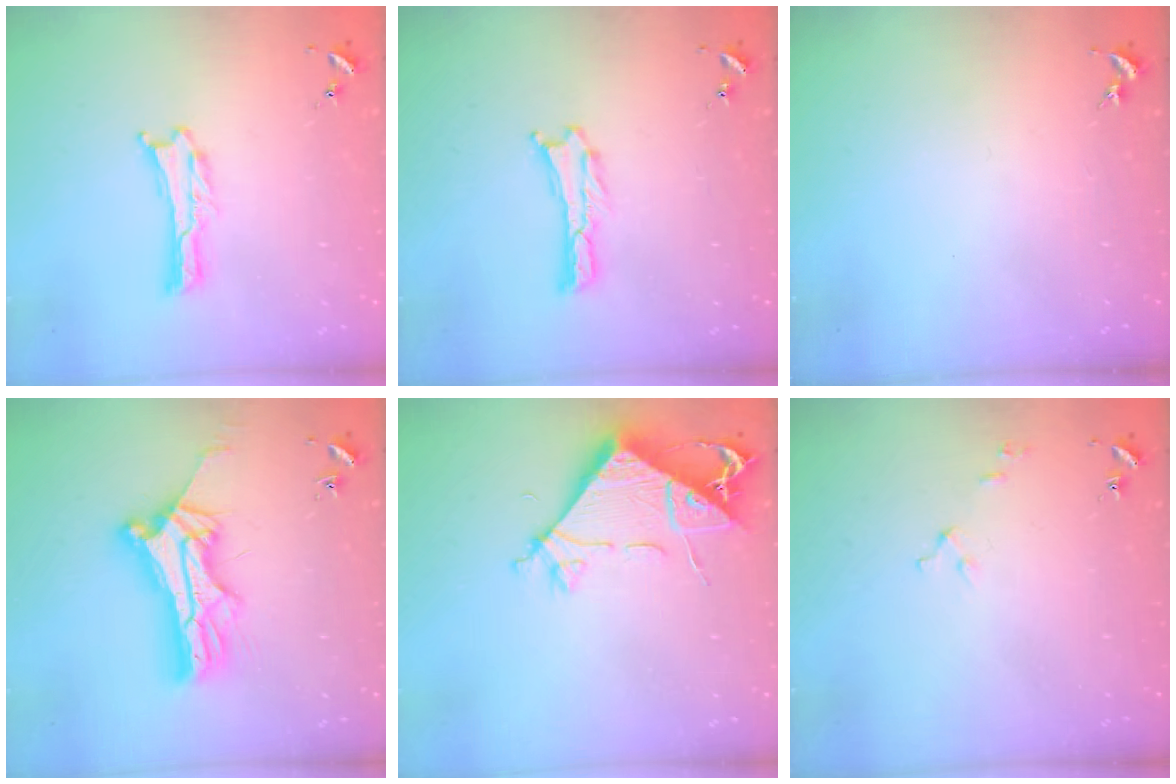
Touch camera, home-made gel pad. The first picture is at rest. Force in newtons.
{"total": 0.0}
{"total": 0.0}
{"total": 10.4, "press": 10.4, "slide": 0.8}
{"total": 7.7, "press": 7.6, "slide": 1.1}
{"total": 2.6, "press": 2.6, "slide": 0.3}